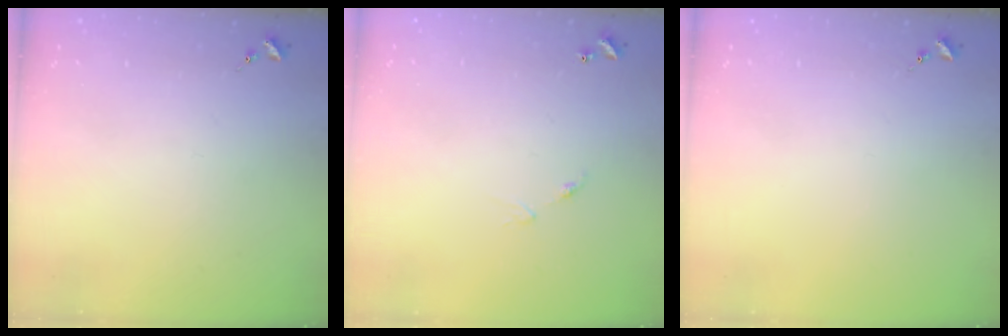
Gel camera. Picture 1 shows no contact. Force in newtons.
{"total": 5.6, "press": 5.5, "slide": 0.6}
{"total": 0.0}